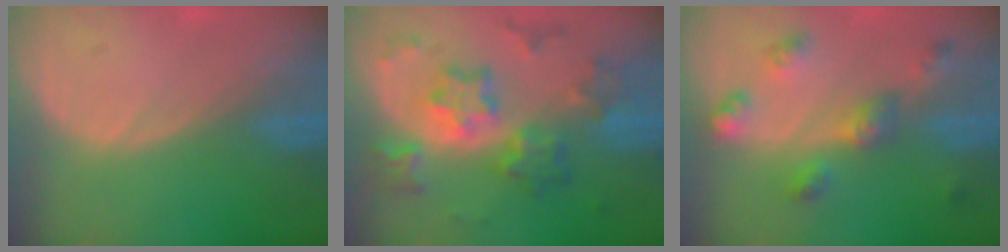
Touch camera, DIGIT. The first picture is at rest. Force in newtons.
{"total": 9.4, "press": 9.4, "slide": 0.7}
{"total": 6.4, "press": 5.7, "slide": 2.9}